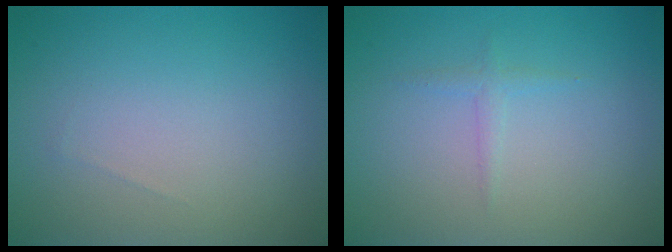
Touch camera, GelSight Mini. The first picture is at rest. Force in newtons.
{"total": 0.9, "press": 0.9, "slide": 0.0}